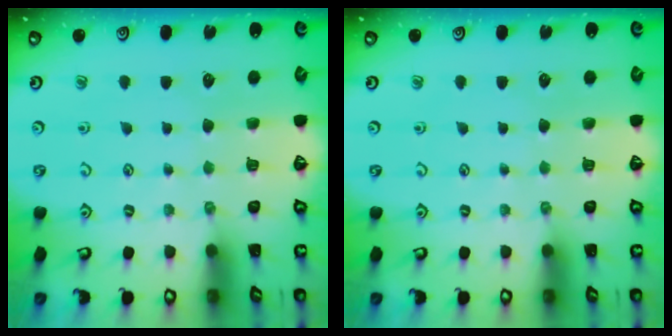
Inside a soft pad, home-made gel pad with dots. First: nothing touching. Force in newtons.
{"total": 0.0}